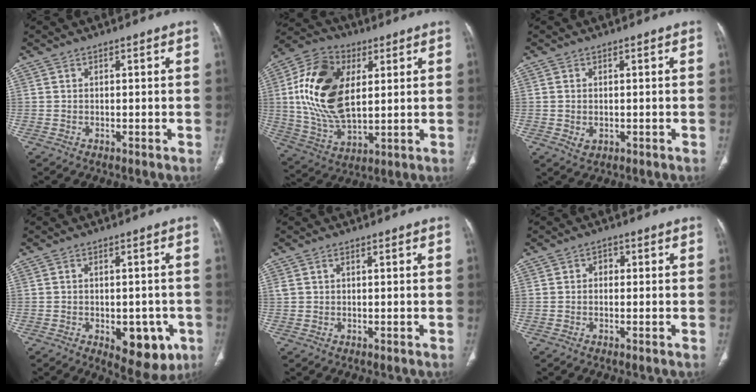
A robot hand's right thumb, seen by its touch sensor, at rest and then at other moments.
{"total": 19.6, "force": [4.0, 11.4, 15.4], "torque": [-0.286, -0.008, 0.075]}
{"total": 2.2, "force": [-0.2, 1.6, 1.4], "torque": [-0.026, -0.003, 0.003]}
{"total": 10.8, "force": [-4.0, 5.9, 8.2], "torque": [-0.071, 0.008, -0.039]}
{"total": 1.1, "force": [0.5, 0.7, 0.7], "torque": [-0.018, 0.009, 0.015]}
{"total": 1.7, "force": [0.0, 1.3, 1.0], "torque": [-0.005, 0.006, -0.006]}